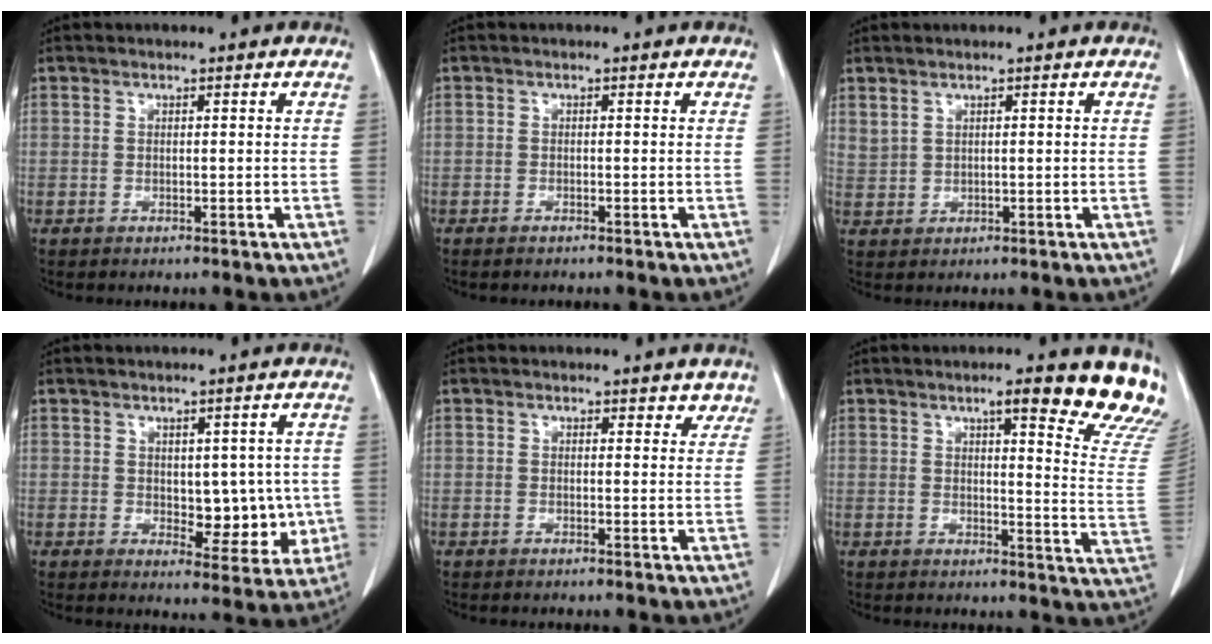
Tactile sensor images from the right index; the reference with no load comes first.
{"total": 0.8, "force": [-0.7, 0.1, 0.3], "torque": [-0.008, -0.001, -0.011]}
{"total": 1.7, "force": [1.4, 0.8, 0.5], "torque": [-0.009, 0.005, 0.035]}
{"total": 7.2, "force": [0.0, 4.2, 5.9], "torque": [-0.055, 0.003, 0.013]}
{"total": 2.6, "force": [2.1, 1.5, 0.5], "torque": [0.015, -0.003, 0.014]}
{"total": 15.6, "force": [12.6, 1.3, 9.1], "torque": [-0.089, -0.060, 0.133]}